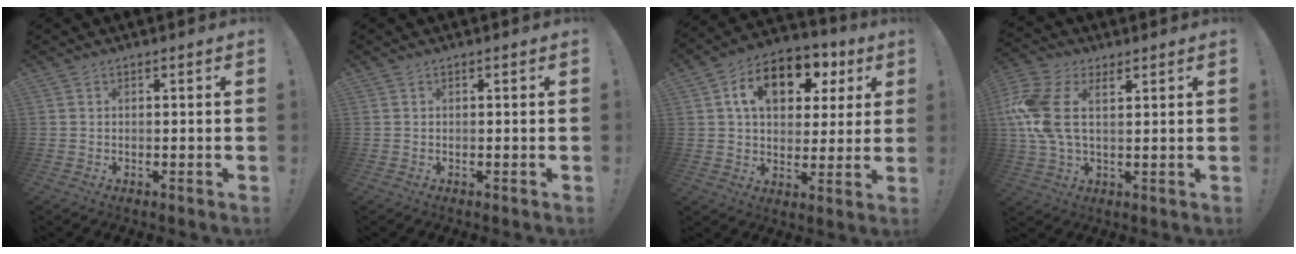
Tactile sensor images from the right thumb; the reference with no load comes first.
{"total": 0.0}
{"total": 15.4, "force": [5.8, 10.2, 10.1], "torque": [-0.161, -0.009, 0.104]}
{"total": 12.9, "force": [3.9, 7.5, 9.7], "torque": [-0.216, -0.009, 0.074]}